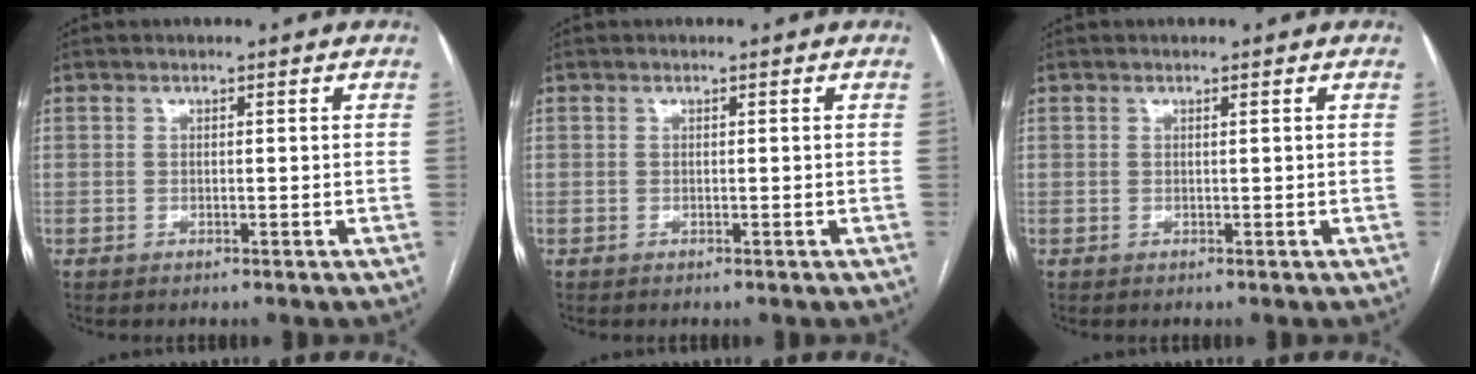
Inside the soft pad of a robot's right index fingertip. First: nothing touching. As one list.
[{"total": 0.0}, {"total": 0.0}]